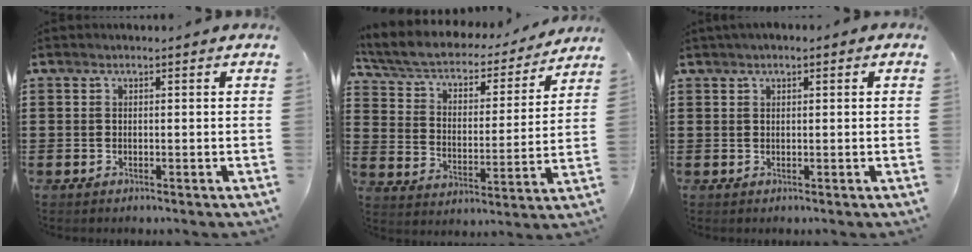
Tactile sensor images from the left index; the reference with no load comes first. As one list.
[{"total": 4.6, "force": [3.8, 1.6, 2.1], "torque": [-0.061, -0.032, 0.058]}, {"total": 0.9, "force": [0.4, 0.4, 0.8], "torque": [-0.015, 0.004, 0.006]}]